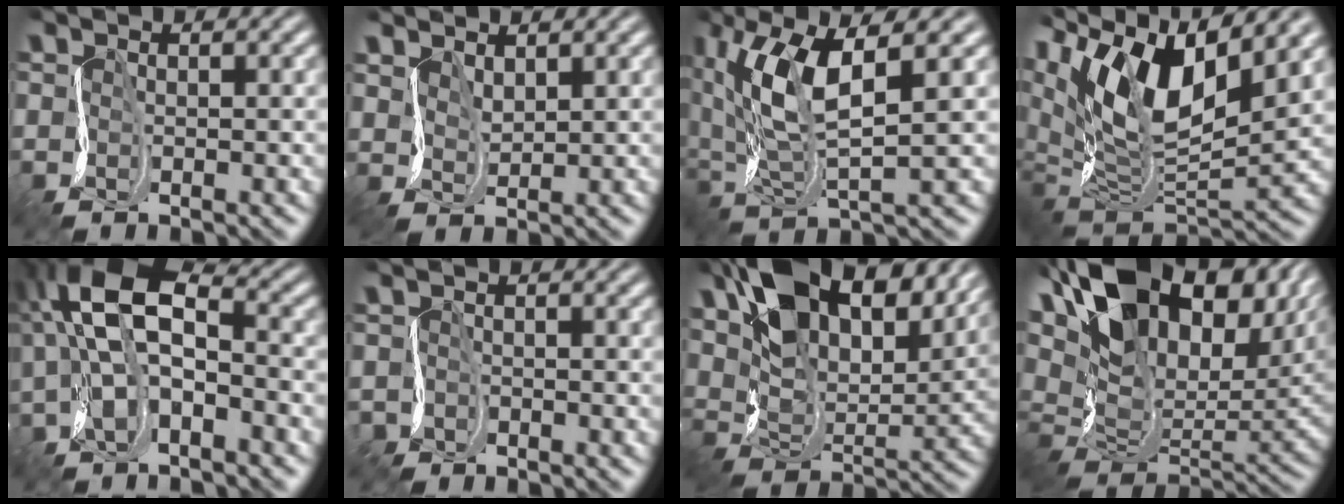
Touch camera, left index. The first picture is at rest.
{"total": 1.9, "force": [1.8, 0.6, 0.1], "torque": [-0.010, 0.000, 0.039]}
{"total": 8.3, "force": [3.2, 2.9, 7.1], "torque": [-0.160, 0.005, 0.059]}
{"total": 11.4, "force": [6.3, 5.4, 7.8], "torque": [-0.150, 0.010, 0.117]}
{"total": 7.7, "force": [0.4, 3.8, 6.7], "torque": [-0.129, 0.025, -0.003]}
{"total": 1.4, "force": [-0.8, 1.1, -0.3], "torque": [0.013, -0.002, -0.016]}
{"total": 14.9, "force": [9.1, 7.3, 9.2], "torque": [-0.175, 0.006, 0.151]}
{"total": 17.1, "force": [8.0, 8.9, 12.2], "torque": [-0.250, 0.019, 0.146]}